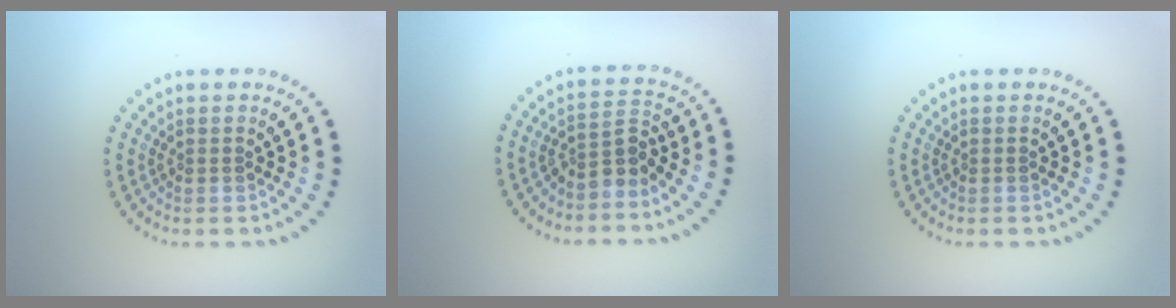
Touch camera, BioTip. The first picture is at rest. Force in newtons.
{"total": 2.6, "press": 1.9, "slide": 1.7}
{"total": 0.0}